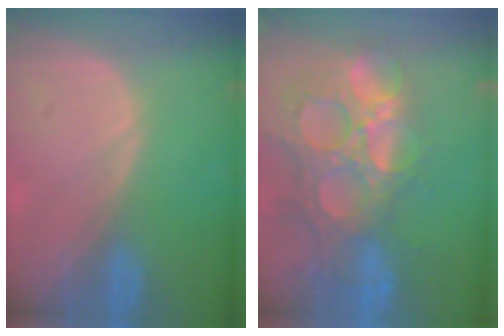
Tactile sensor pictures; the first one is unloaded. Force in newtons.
{"total": 14.7, "press": 12.1, "slide": 8.3}